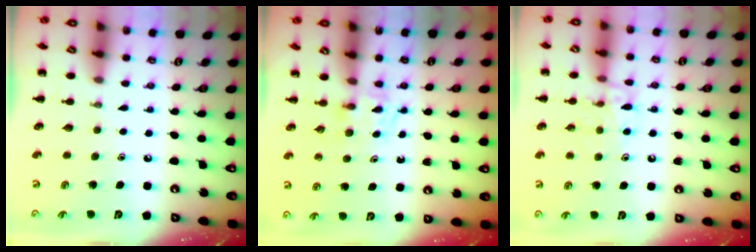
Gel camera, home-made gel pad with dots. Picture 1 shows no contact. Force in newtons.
{"total": 3.8, "press": 3.5, "slide": 1.4}
{"total": 9.9, "press": 9.8, "slide": 1.1}